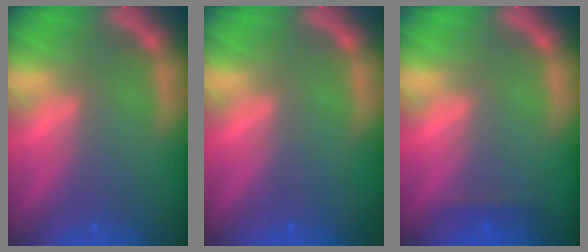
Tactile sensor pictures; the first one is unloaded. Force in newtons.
{"total": 0.0}
{"total": 0.9}